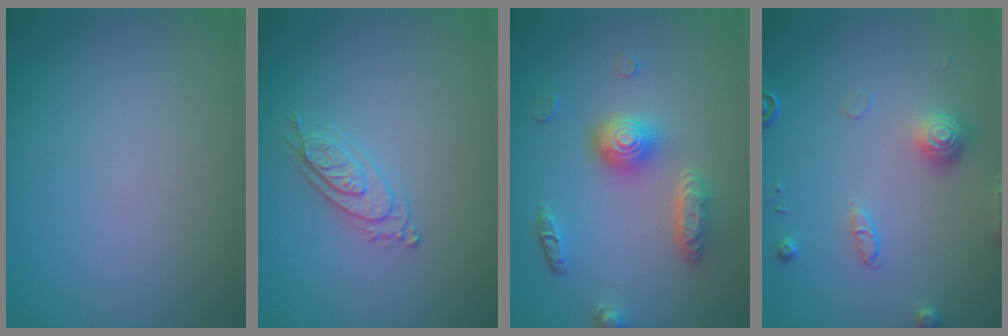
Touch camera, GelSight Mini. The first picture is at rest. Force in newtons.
{"total": 2.2, "press": 2.1, "slide": 0.6}
{"total": 4.7, "press": 3.6, "slide": 3.0}
{"total": 3.0, "press": 2.8, "slide": 1.1}